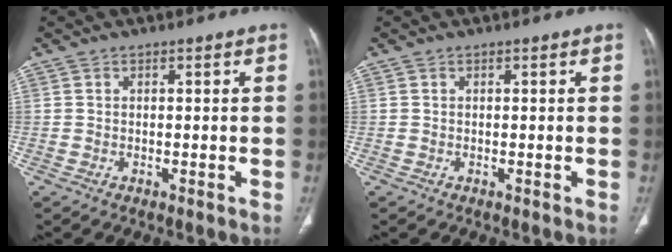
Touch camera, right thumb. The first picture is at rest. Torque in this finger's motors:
{"motor_torque": [0.00, 0.00, -0.04, 0.03, 0.00]}